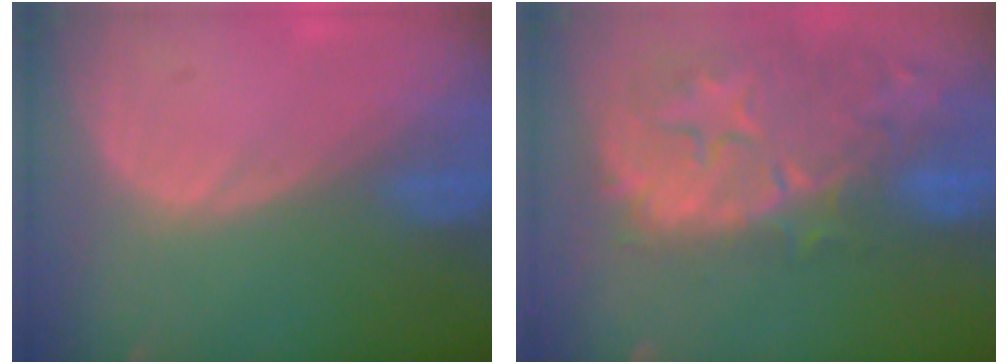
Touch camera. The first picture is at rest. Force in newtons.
{"total": 13.4, "press": 11.7, "slide": 6.4}